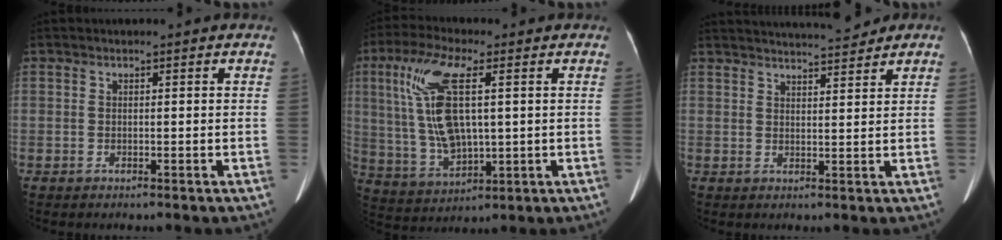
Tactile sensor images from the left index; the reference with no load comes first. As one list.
[{"total": 12.8, "force": [2.9, 4.2, 11.7], "torque": [-0.263, 0.009, 0.062]}, {"total": 10.0, "force": [9.3, 0.9, 3.5], "torque": [-0.050, 0.009, 0.126]}]